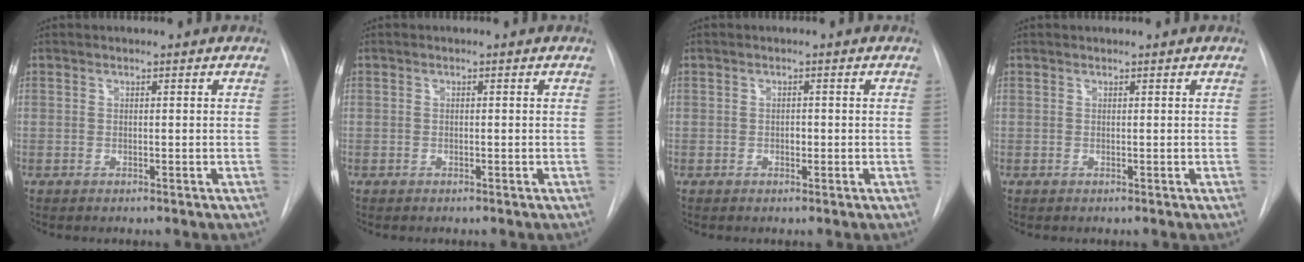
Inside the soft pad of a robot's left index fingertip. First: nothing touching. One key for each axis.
{"total": 0.0}
{"total": 0.7, "fx": -0.1, "fy": 0.5, "fz": 0.4, "tx": -0.007, "ty": 0.000, "tz": -0.004}
{"total": 0.7, "fx": 0.7, "fy": 0.0, "fz": 0.1, "tx": -0.004, "ty": 0.014, "tz": 0.016}